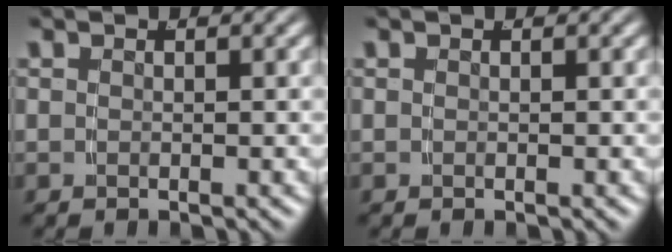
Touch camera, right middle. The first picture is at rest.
{"total": 0.0}